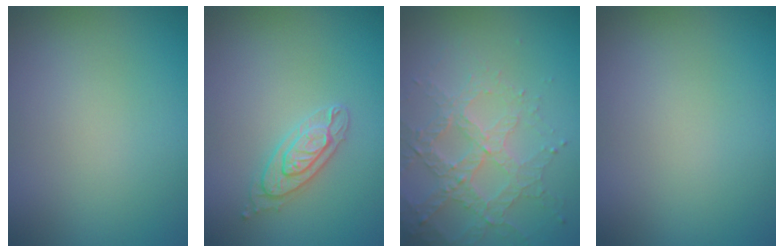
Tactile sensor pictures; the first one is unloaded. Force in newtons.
{"total": 2.5, "press": 2.4, "slide": 0.2}
{"total": 3.6, "press": 3.6, "slide": 0.8}
{"total": 0.0}